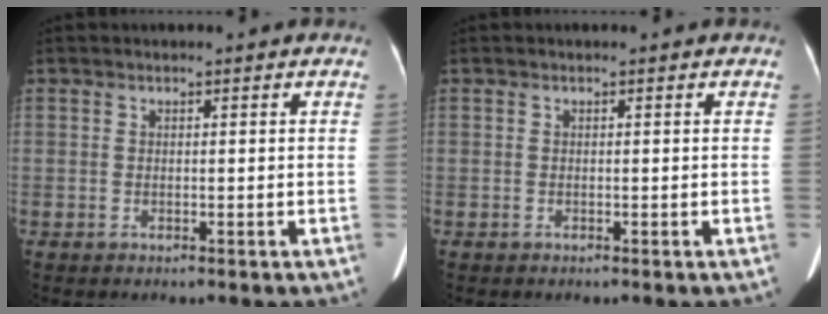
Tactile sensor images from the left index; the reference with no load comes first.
{"total": 0.0}